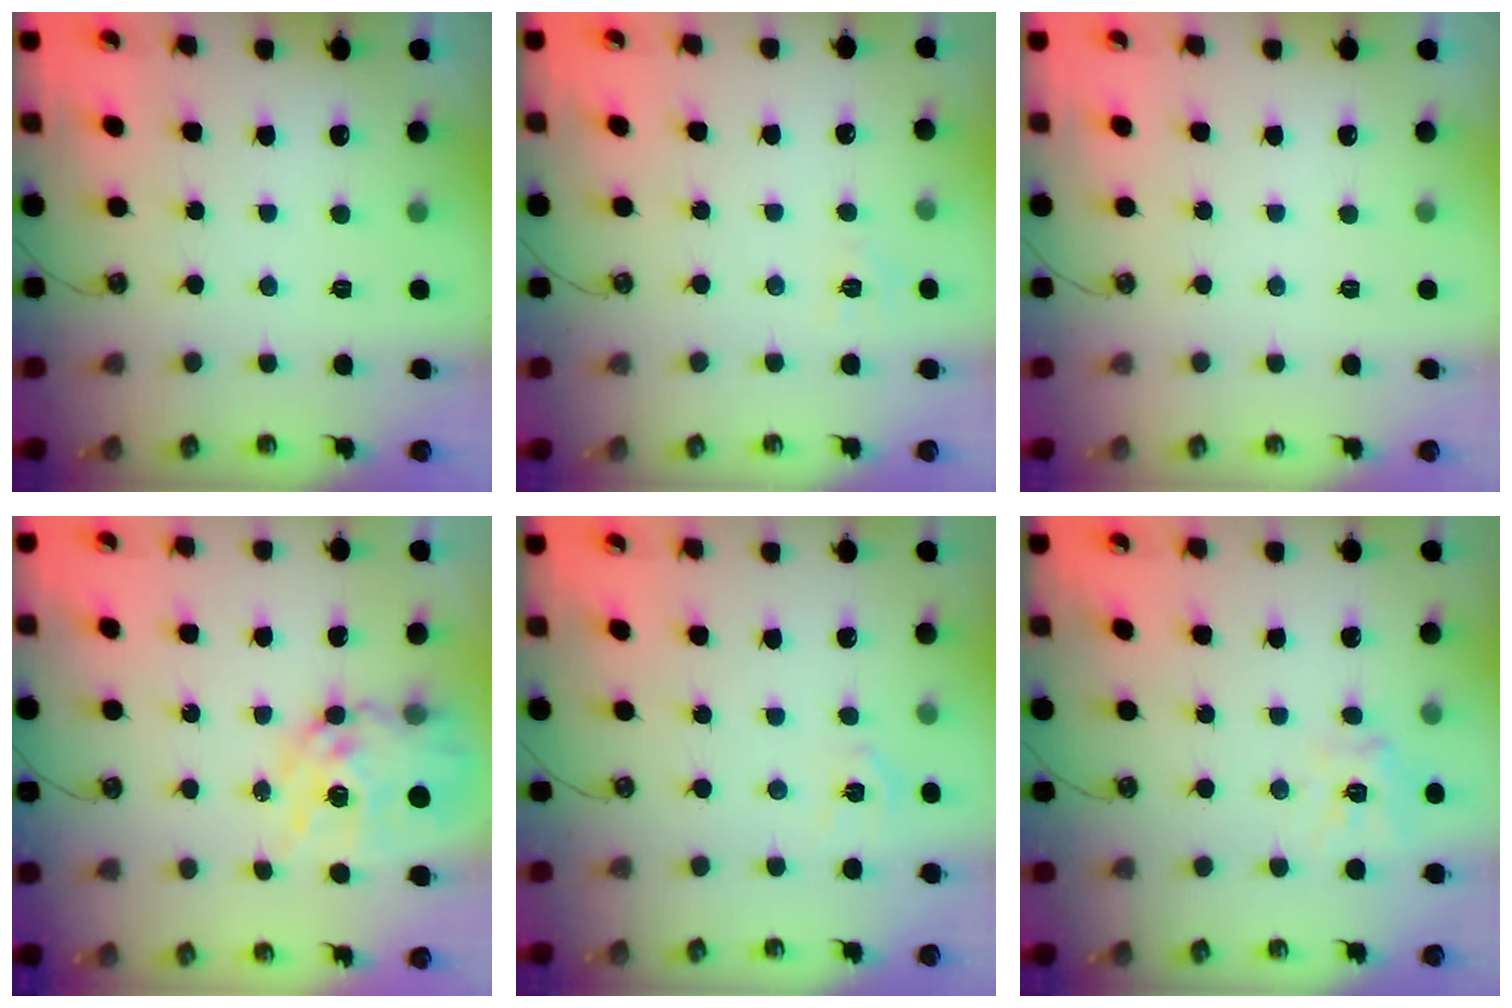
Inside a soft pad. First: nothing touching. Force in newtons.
{"total": 5.9, "press": 5.9, "slide": 0.6}
{"total": 0.0}
{"total": 14.8, "press": 14.7, "slide": 1.2}
{"total": 4.5, "press": 4.5, "slide": 0.5}
{"total": 12.5, "press": 12.4, "slide": 1.7}